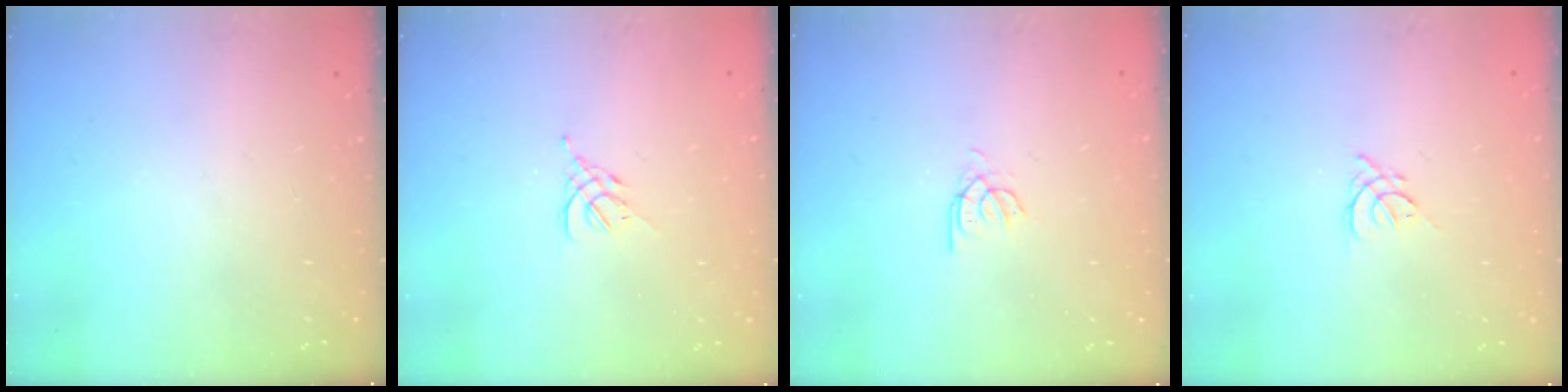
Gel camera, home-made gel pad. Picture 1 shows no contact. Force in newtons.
{"total": 3.0, "press": 2.8, "slide": 0.8}
{"total": 2.4, "press": 2.4, "slide": 0.2}
{"total": 2.6, "press": 2.5, "slide": 0.6}